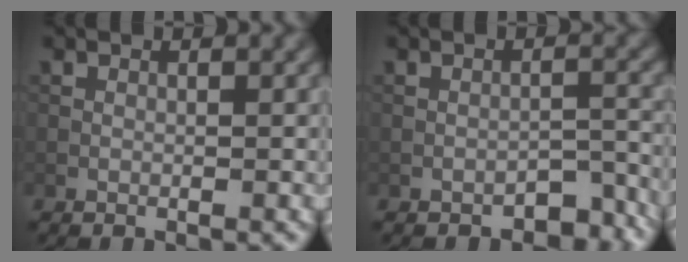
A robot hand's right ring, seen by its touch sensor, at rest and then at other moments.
{"total": 2.5, "force": [-2.1, 1.0, 1.1], "torque": [-0.010, 0.007, -0.028]}